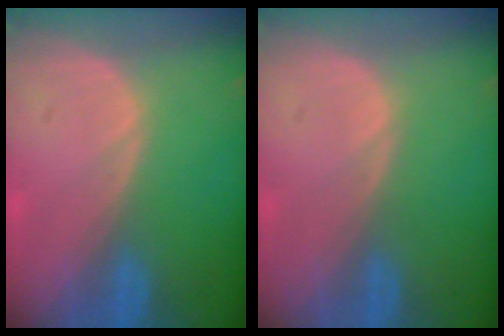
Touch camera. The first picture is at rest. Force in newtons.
{"total": 0.0}